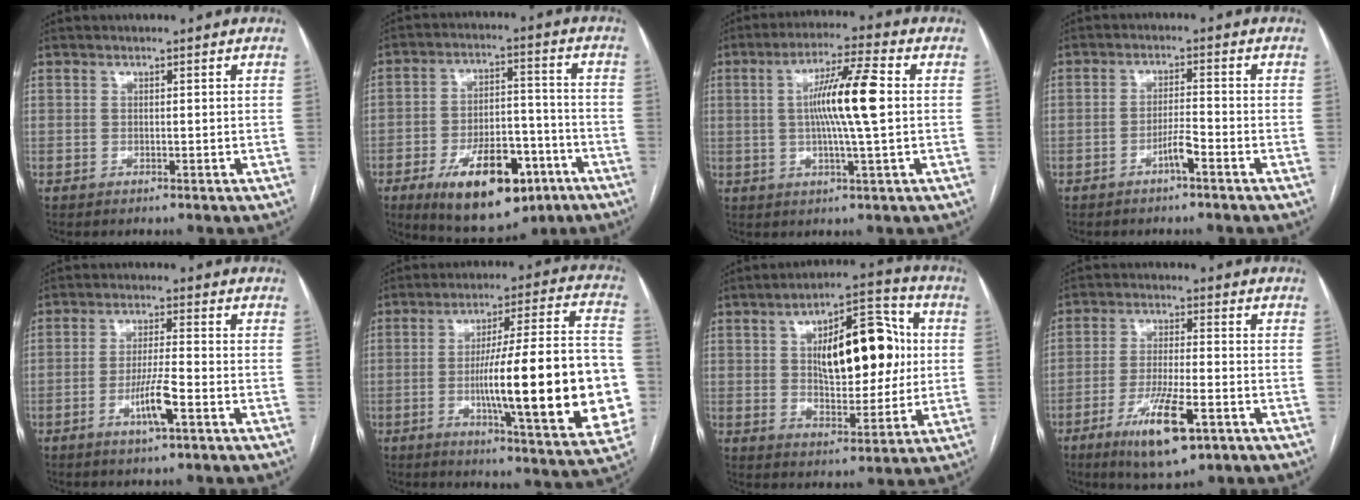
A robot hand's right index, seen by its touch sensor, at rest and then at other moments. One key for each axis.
{"total": 16.4, "fx": -8.5, "fy": 7.4, "fz": 11.9, "tx": -0.189, "ty": 0.007, "tz": -0.122}
{"total": 10.6, "fx": 0.8, "fy": 0.0, "fz": 10.5, "tx": -0.192, "ty": 0.006, "tz": 0.011}
{"total": 3.2, "fx": -1.9, "fy": 0.1, "fz": 2.5, "tx": -0.045, "ty": 0.000, "tz": -0.035}
{"total": 6.0, "fx": -2.6, "fy": 0.3, "fz": 5.4, "tx": -0.104, "ty": -0.007, "tz": -0.047}
{"total": 25.6, "fx": -4.0, "fy": 3.1, "fz": 25.1, "tx": -0.312, "ty": 0.013, "tz": -0.053}
{"total": 15.8, "fx": 2.8, "fy": 6.7, "fz": 14.1, "tx": -0.212, "ty": 0.028, "tz": 0.047}
{"total": 10.9, "fx": -5.5, "fy": 2.3, "fz": 9.1, "tx": -0.170, "ty": -0.019, "tz": -0.088}